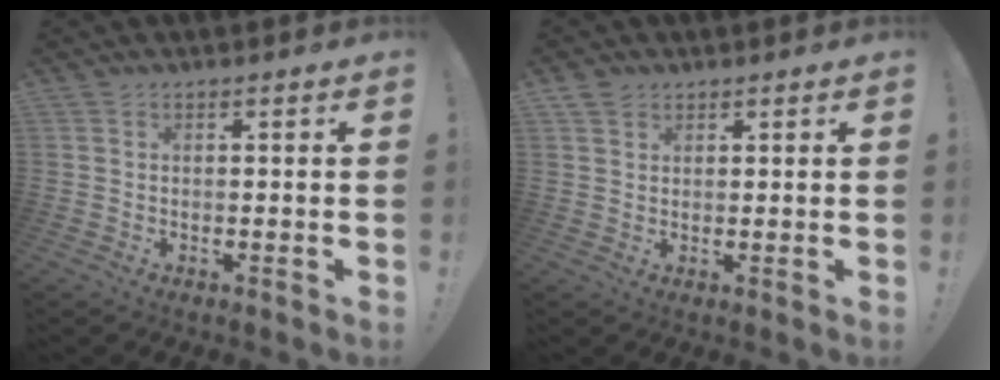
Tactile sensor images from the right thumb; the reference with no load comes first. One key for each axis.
{"total": 2.8, "fx": 1.9, "fy": 1.9, "fz": 0.5, "tx": -0.006, "ty": -0.008, "tz": 0.036}